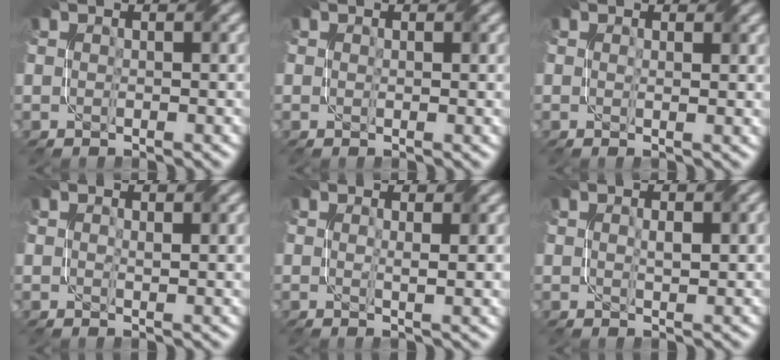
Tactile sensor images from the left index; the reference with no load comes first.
{"total": 0.9, "force": [0.4, 0.4, 0.7], "torque": [-0.007, -0.003, 0.008]}
{"total": 1.2, "force": [0.5, 0.1, 1.1], "torque": [-0.016, -0.003, 0.009]}
{"total": 1.5, "force": [0.8, 0.5, 1.2], "torque": [-0.019, -0.003, 0.016]}
{"total": 2.3, "force": [0.7, 0.4, 2.1], "torque": [-0.028, -0.002, 0.009]}
{"total": 1.9, "force": [0.4, 0.6, 1.8], "torque": [-0.033, -0.001, 0.011]}